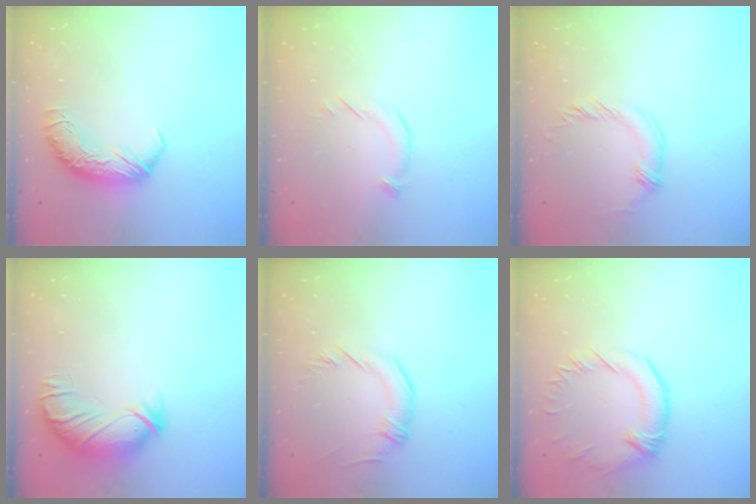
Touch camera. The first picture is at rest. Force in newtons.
{"total": 5.8, "press": 5.8, "slide": 0.7}
{"total": 2.0, "press": 2.0, "slide": 0.4}
{"total": 3.7, "press": 2.5, "slide": 2.8}
{"total": 2.5, "press": 2.1, "slide": 1.4}
{"total": 1.3, "press": 0.4, "slide": 1.3}